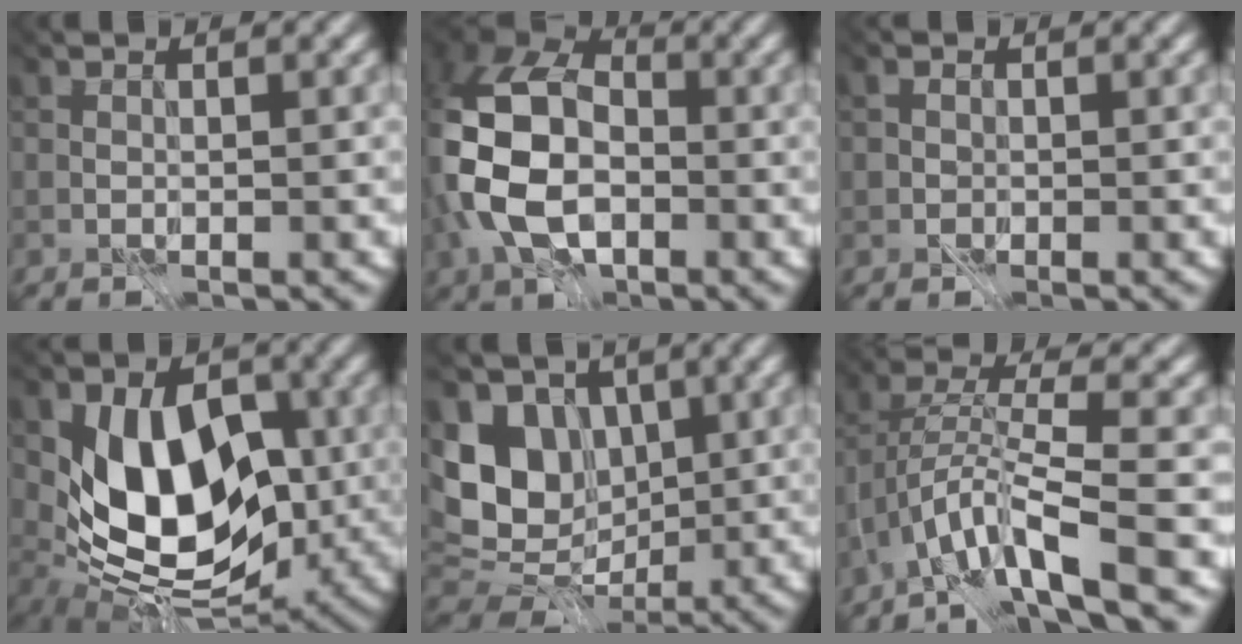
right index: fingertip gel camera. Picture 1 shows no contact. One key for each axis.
{"total": 10.2, "fx": -3.5, "fy": 5.9, "fz": 7.5, "tx": -0.179, "ty": -0.017, "tz": -0.055}
{"total": 0.9, "fx": -0.5, "fy": 0.8, "fz": 0.1, "tx": -0.016, "ty": -0.001, "tz": 0.002}
{"total": 8.0, "fx": -2.3, "fy": 4.7, "fz": 6.0, "tx": -0.112, "ty": -0.028, "tz": -0.015}
{"total": 6.7, "fx": -0.3, "fy": 5.2, "fz": 4.1, "tx": -0.089, "ty": -0.022, "tz": 0.015}
{"total": 7.1, "fx": -5.8, "fy": -0.6, "fz": 4.2, "tx": -0.078, "ty": -0.005, "tz": -0.092}